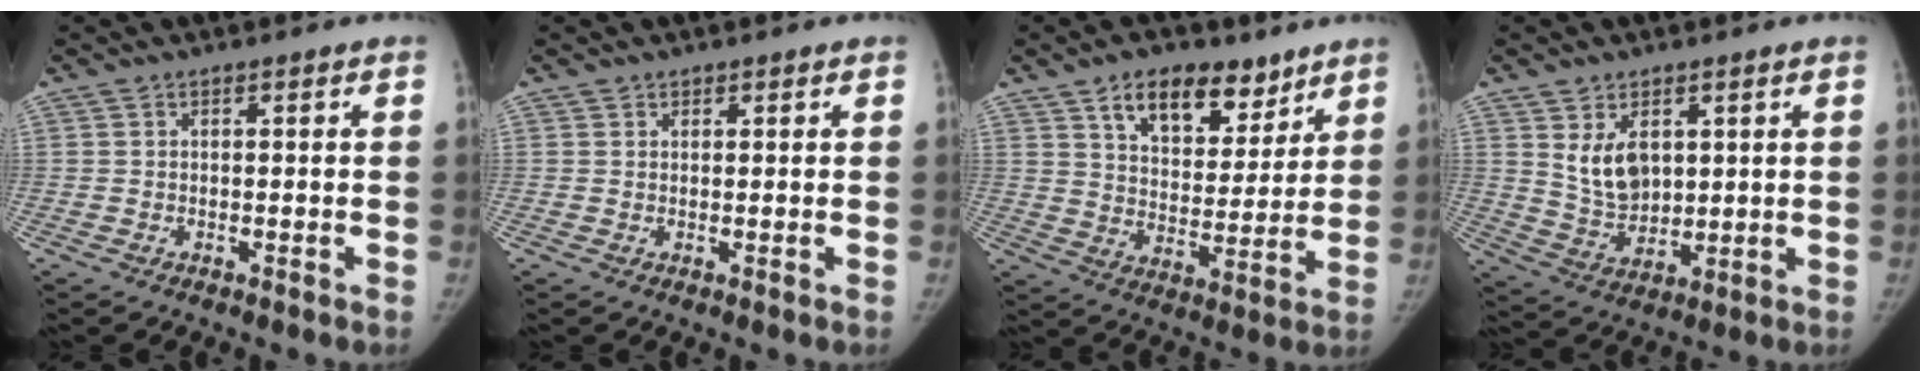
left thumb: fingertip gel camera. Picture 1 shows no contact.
{"total": 0.7, "force": [0.5, 0.4, 0.0], "torque": [0.005, -0.003, 0.006]}
{"total": 13.6, "force": [8.6, 7.5, 7.4], "torque": [-0.075, -0.049, 0.143]}
{"total": 7.9, "force": [2.8, 5.2, 5.2], "torque": [-0.071, -0.025, 0.067]}